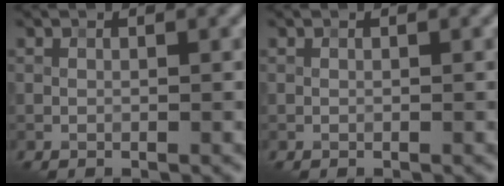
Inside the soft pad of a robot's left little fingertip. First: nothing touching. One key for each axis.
{"total": 0.0}